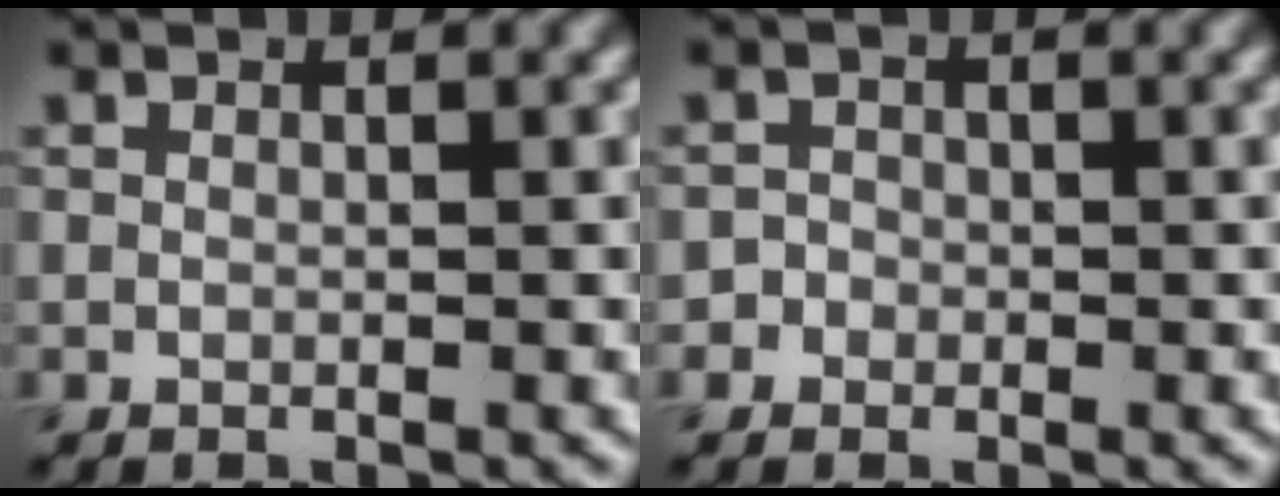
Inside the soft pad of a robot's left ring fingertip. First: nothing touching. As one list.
[{"total": 1.3, "force": [-0.5, 1.2, 0.1], "torque": [0.013, 0.005, -0.012]}]